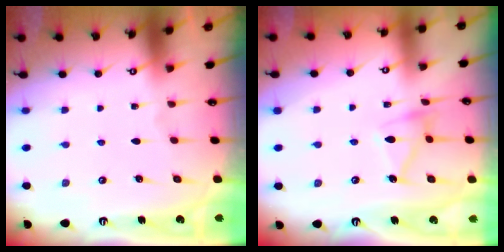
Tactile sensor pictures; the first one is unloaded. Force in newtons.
{"total": 11.5, "press": 11.5, "slide": 0.7}